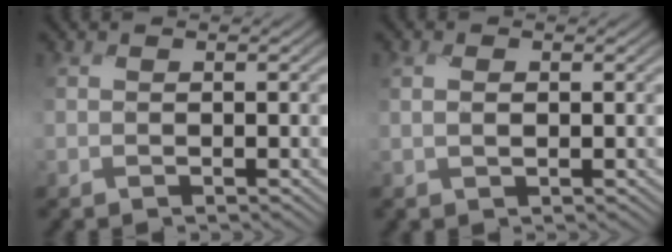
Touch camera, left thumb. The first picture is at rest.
{"total": 1.7, "force": [0.1, 0.9, 1.5], "torque": [-0.033, 0.001, 0.001]}